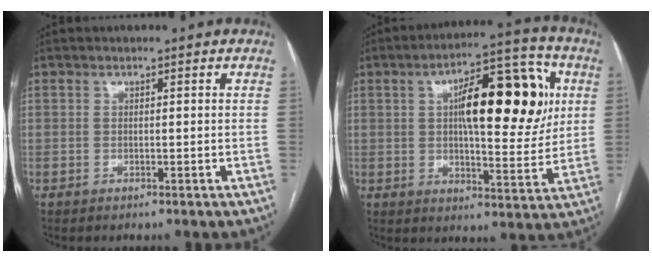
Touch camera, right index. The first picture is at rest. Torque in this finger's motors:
{"motor_torque": [1.50, -0.02, 0.80, 0.19]}